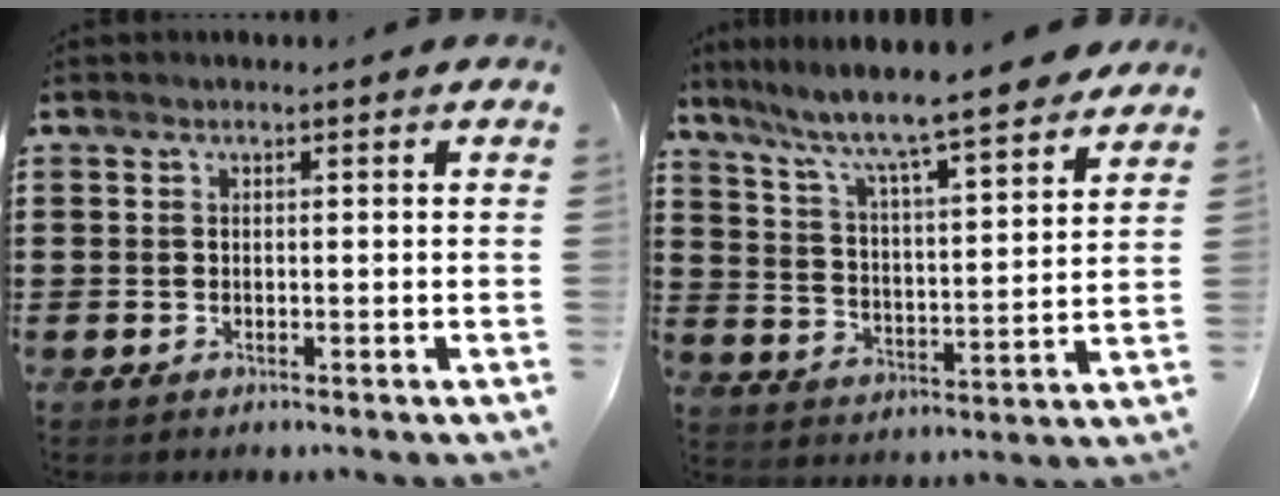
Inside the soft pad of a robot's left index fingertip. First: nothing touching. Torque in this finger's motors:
{"motor_torque": [0.79, -0.41, 1.05, 0.15]}